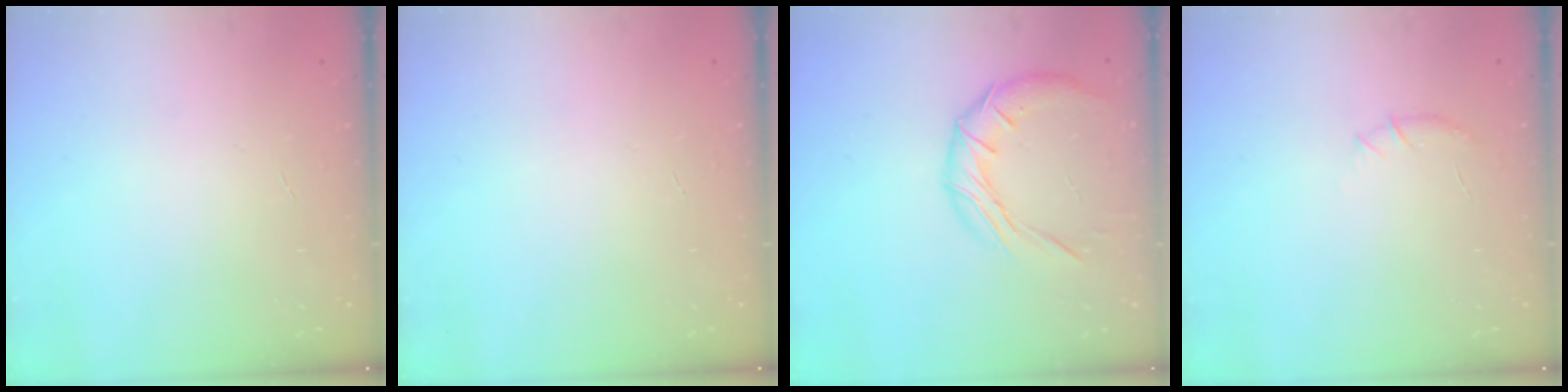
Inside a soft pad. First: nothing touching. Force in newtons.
{"total": 0.0}
{"total": 11.5, "press": 11.5, "slide": 0.8}
{"total": 5.7, "press": 5.6, "slide": 1.5}